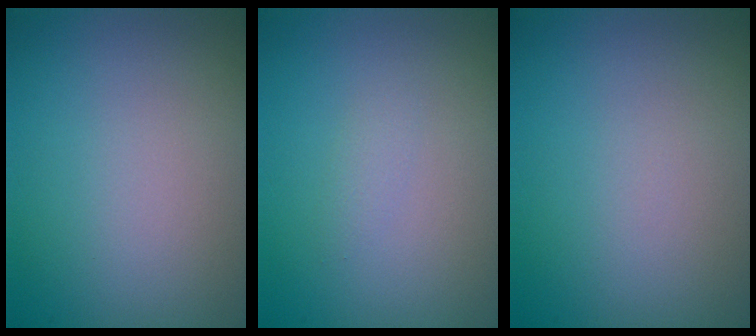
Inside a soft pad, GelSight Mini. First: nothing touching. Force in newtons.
{"total": 0.7, "press": 0.7, "slide": 0.0}
{"total": 0.0}